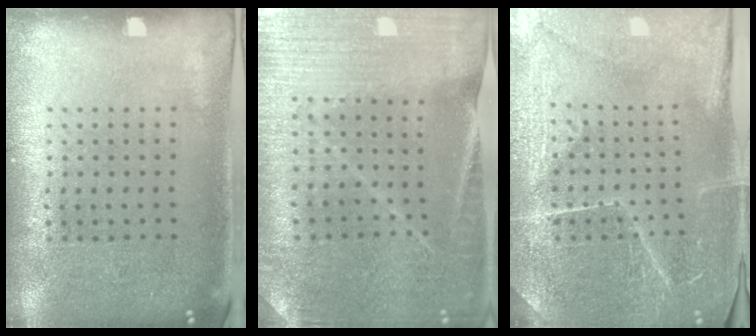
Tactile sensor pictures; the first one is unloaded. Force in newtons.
{"total": 2.0, "press": 2.0, "slide": 0.1}
{"total": 4.0, "press": 3.9, "slide": 1.1}